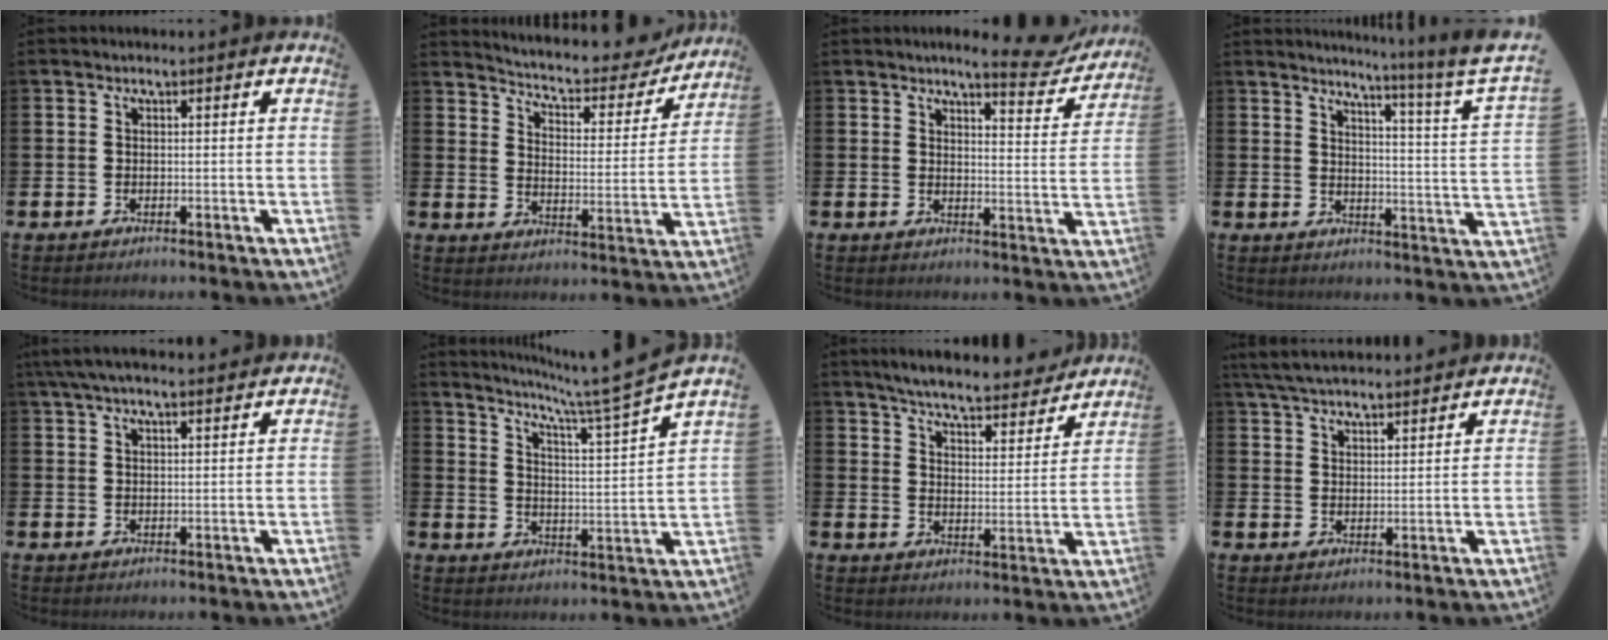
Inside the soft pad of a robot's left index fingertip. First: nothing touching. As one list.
[{"total": 5.4, "force": [5.2, 1.1, 1.2], "torque": [-0.043, -0.044, 0.081]}, {"total": 6.1, "force": [5.5, 1.0, 2.6], "torque": [-0.037, -0.032, 0.089]}, {"total": 4.2, "force": [3.5, -1.0, 2.0], "torque": [-0.033, -0.050, 0.046]}, {"total": 4.4, "force": [3.7, 0.9, 2.3], "torque": [-0.048, -0.005, 0.067]}, {"total": 6.6, "force": [5.9, -1.1, 2.8], "torque": [-0.063, -0.050, 0.091]}, {"total": 6.2, "force": [5.9, 0.7, 1.7], "torque": [-0.048, -0.039, 0.100]}, {"total": 5.0, "force": [4.9, 0.7, 1.0], "torque": [-0.037, -0.020, 0.090]}]